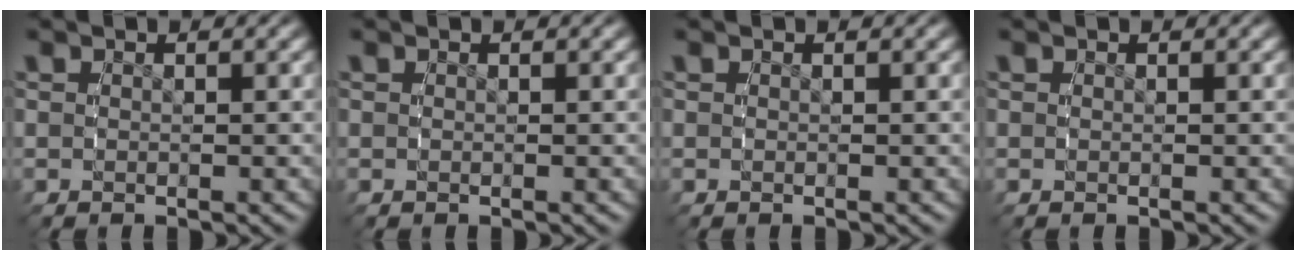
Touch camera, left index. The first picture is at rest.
{"total": 0.0}
{"total": 0.0}
{"total": 0.0}